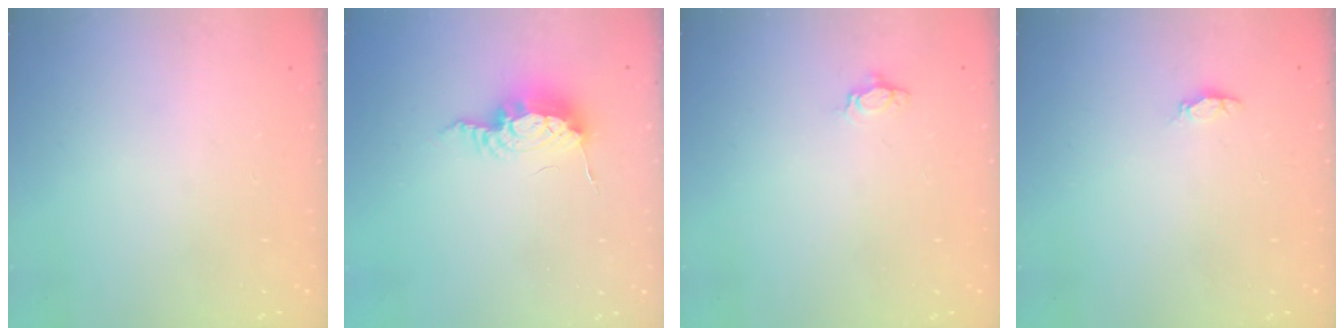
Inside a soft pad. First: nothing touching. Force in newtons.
{"total": 9.9, "press": 9.9, "slide": 1.0}
{"total": 3.2, "press": 3.2, "slide": 0.4}
{"total": 1.2, "press": 1.1, "slide": 0.4}